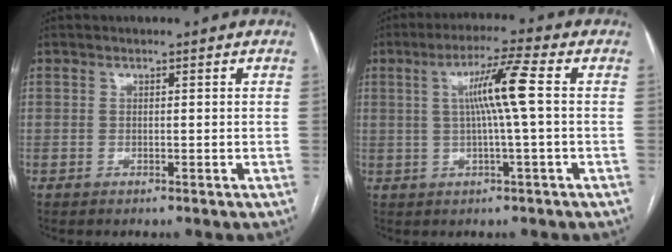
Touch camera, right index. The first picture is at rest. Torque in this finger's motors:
{"motor_torque": [0.68, -0.24, 0.52, 0.15]}